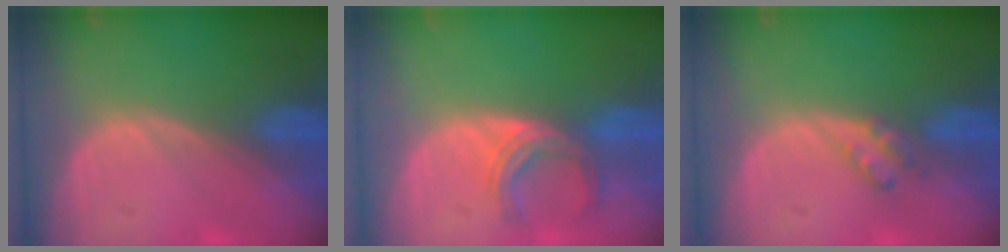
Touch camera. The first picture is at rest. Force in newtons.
{"total": 4.9, "press": 4.5, "slide": 1.9}
{"total": 2.4, "press": 2.4, "slide": 0.2}